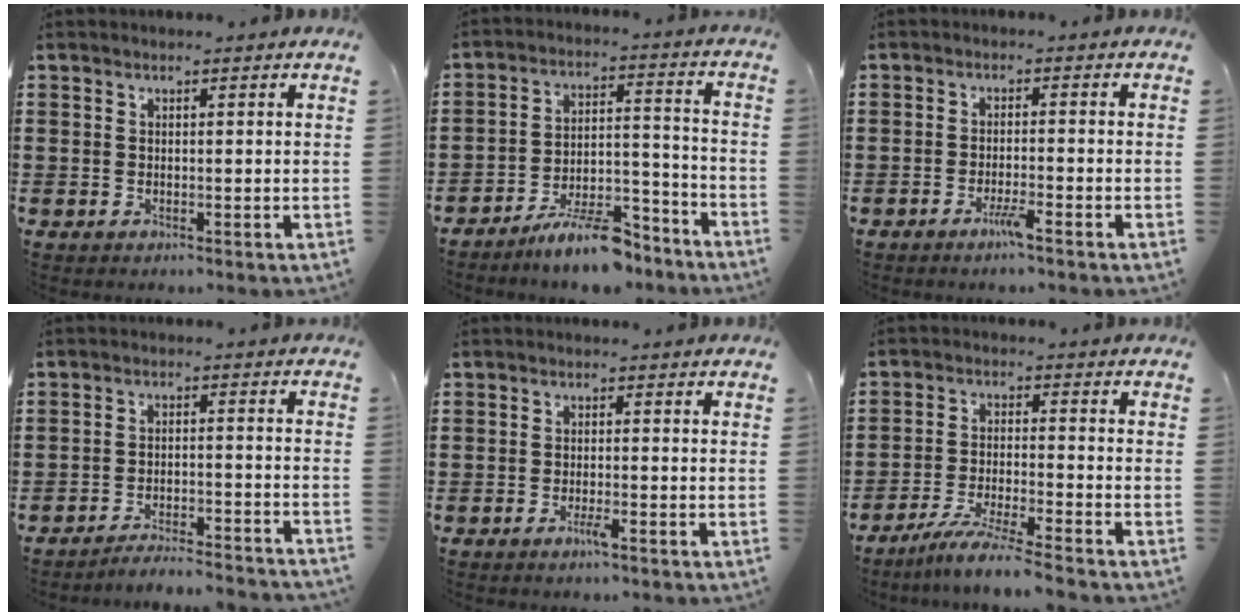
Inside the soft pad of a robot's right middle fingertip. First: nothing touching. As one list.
[{"total": 9.2, "force": [-8.0, 1.8, 4.3], "torque": [-0.065, 0.025, -0.145]}, {"total": 2.8, "force": [-1.9, 0.1, 2.1], "torque": [-0.041, -0.003, -0.037]}, {"total": 3.9, "force": [-3.8, -0.2, 0.7], "torque": [-0.014, -0.001, -0.078]}, {"total": 2.0, "force": [-1.3, 0.2, 1.5], "torque": [-0.026, -0.002, -0.022]}, {"total": 6.1, "force": [-5.4, -0.6, 2.7], "torque": [-0.055, -0.019, -0.102]}]